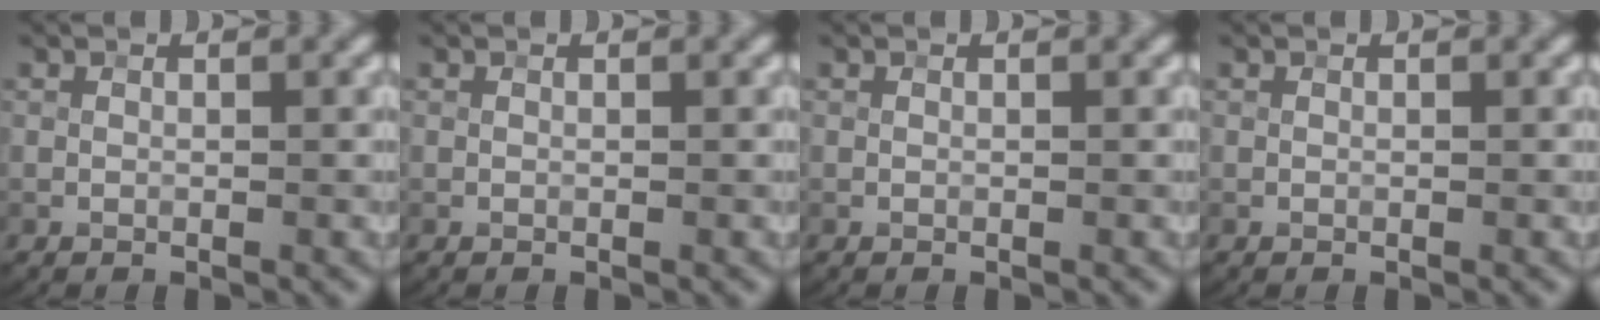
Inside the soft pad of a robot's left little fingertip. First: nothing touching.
{"total": 0.0}
{"total": 0.0}
{"total": 0.0}